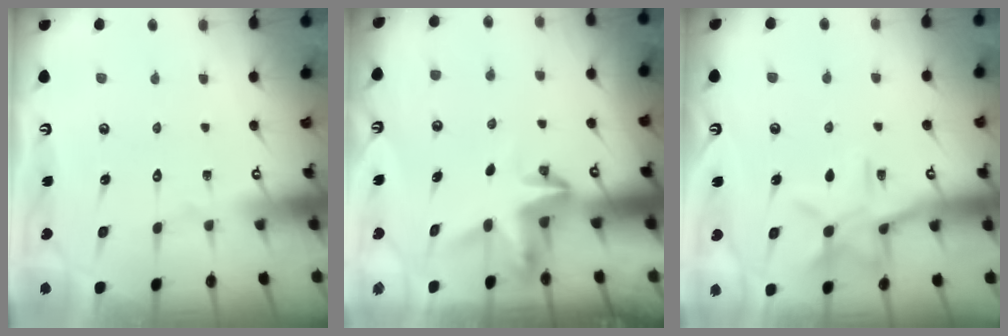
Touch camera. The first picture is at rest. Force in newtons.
{"total": 3.9, "press": 3.9, "slide": 0.3}
{"total": 11.5, "press": 11.5, "slide": 0.7}